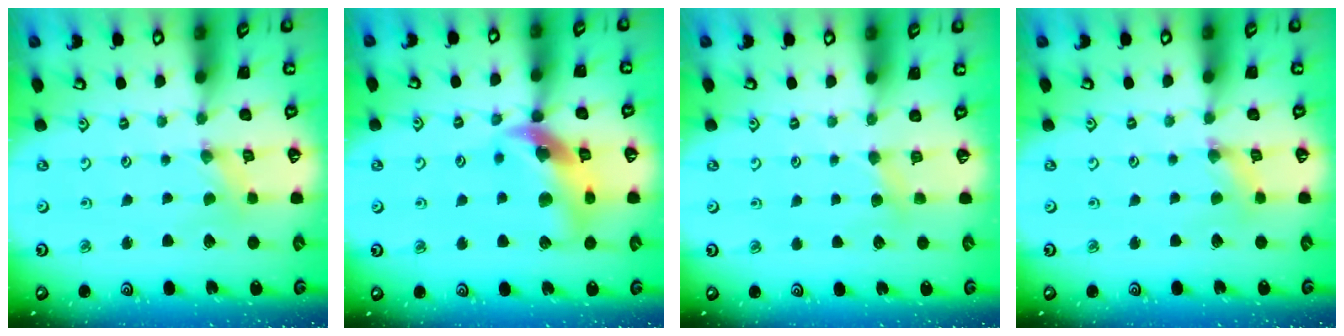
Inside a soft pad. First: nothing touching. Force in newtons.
{"total": 15.3, "press": 15.2, "slide": 2.1}
{"total": 2.9, "press": 2.9, "slide": 0.5}
{"total": 1.5, "press": 1.4, "slide": 0.3}